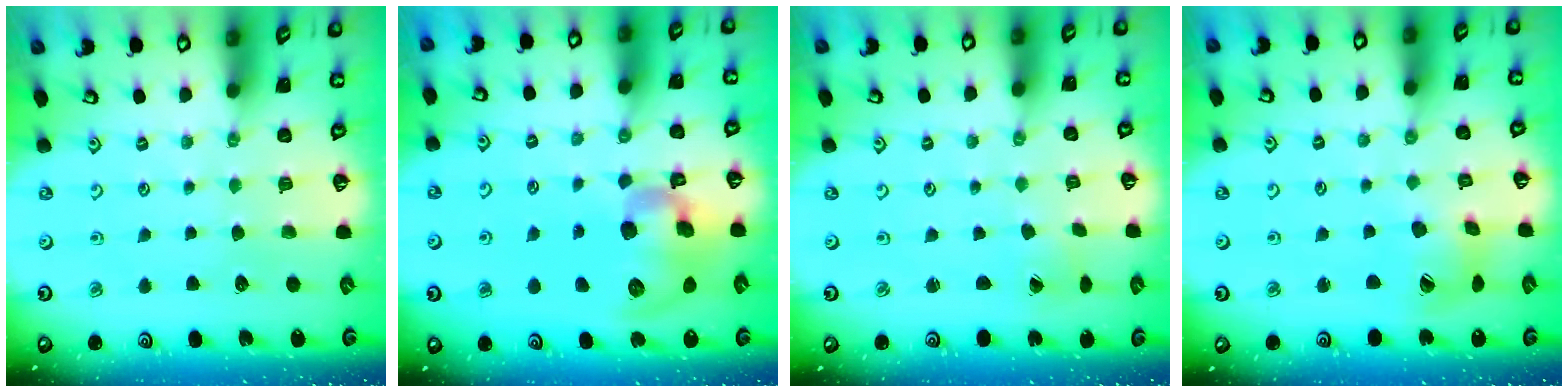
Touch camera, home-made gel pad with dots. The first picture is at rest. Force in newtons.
{"total": 15.0, "press": 14.8, "slide": 2.4}
{"total": 1.2, "press": 1.2, "slide": 0.1}
{"total": 9.2, "press": 9.1, "slide": 1.2}